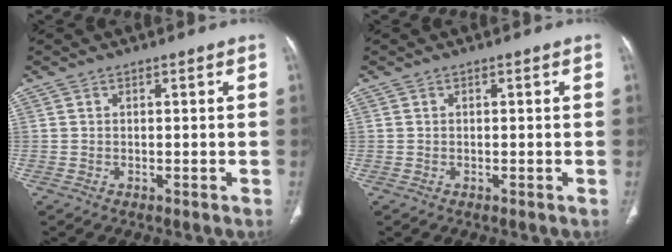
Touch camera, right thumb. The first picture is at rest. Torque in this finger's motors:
{"motor_torque": [0.05, 0.04, -0.09, 0.00, 0.03]}